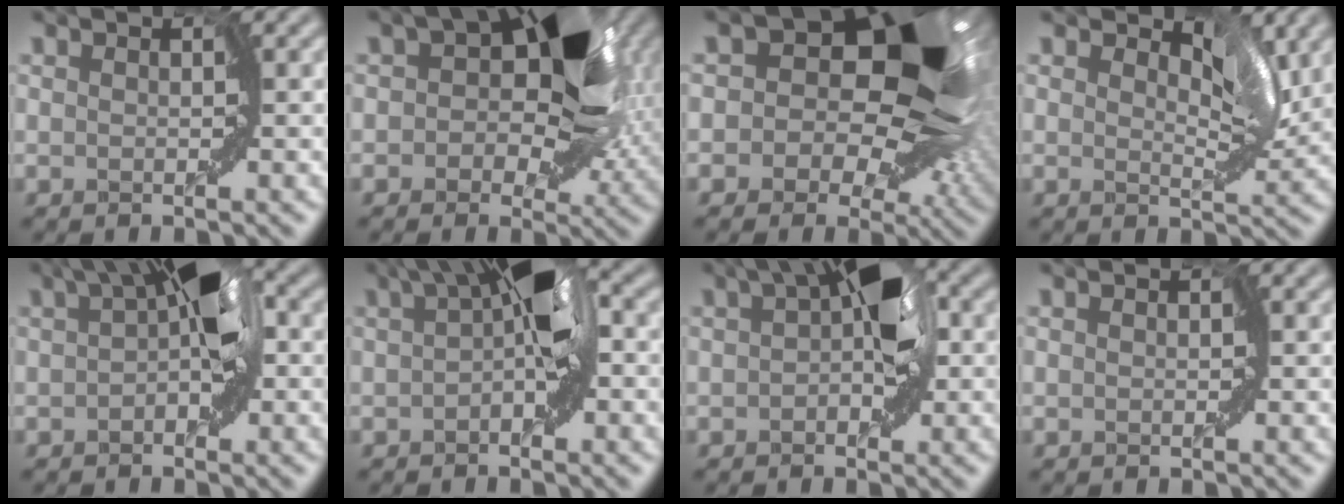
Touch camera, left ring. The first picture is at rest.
{"total": 11.0, "force": [2.3, 6.6, 8.5], "torque": [-0.085, 0.027, 0.014]}
{"total": 17.5, "force": [4.1, 11.3, 12.7], "torque": [-0.159, 0.039, 0.039]}
{"total": 4.9, "force": [3.1, 1.9, 3.3], "torque": [-0.056, 0.001, 0.040]}
{"total": 5.7, "force": [1.0, 2.0, 5.2], "torque": [-0.075, 0.020, 0.011]}
{"total": 6.3, "force": [0.9, 2.1, 5.9], "torque": [-0.090, 0.025, 0.006]}
{"total": 5.5, "force": [1.0, 2.2, 4.9], "torque": [-0.065, 0.020, 0.012]}
{"total": 0.0}